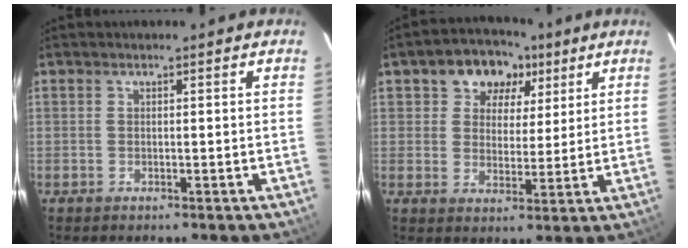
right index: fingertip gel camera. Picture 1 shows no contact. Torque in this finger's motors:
{"motor_torque": [0.20, 0.15, 0.26, 0.06]}